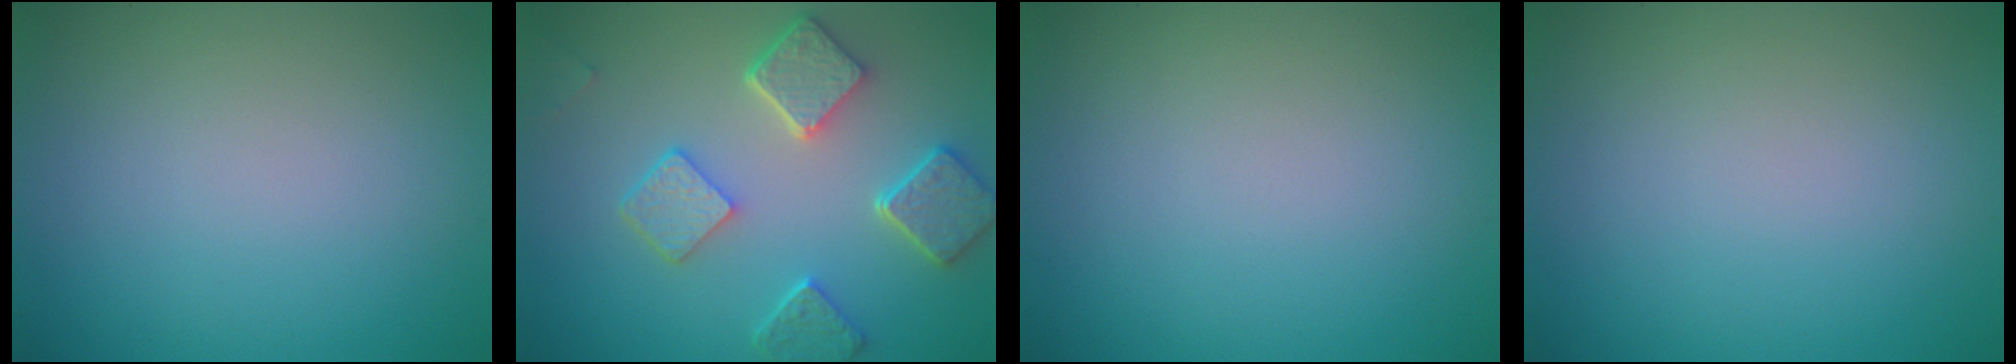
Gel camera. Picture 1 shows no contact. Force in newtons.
{"total": 5.7, "press": 4.6, "slide": 3.5}
{"total": 0.0}
{"total": 0.0}